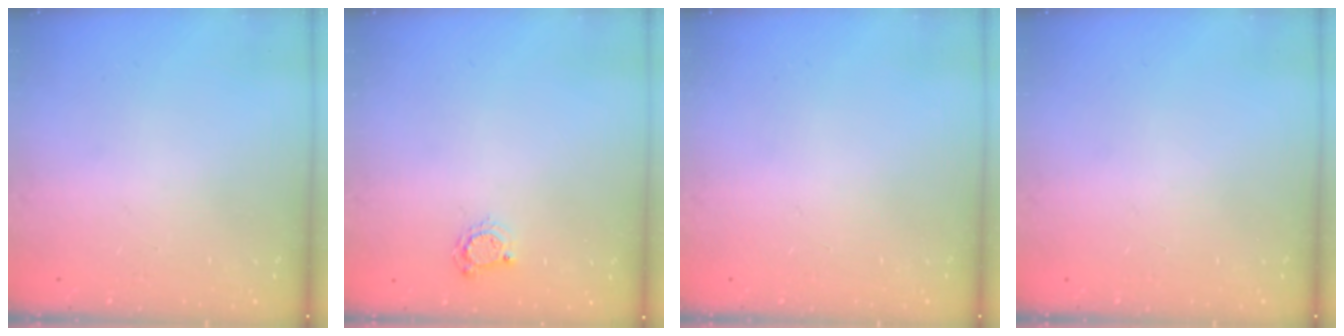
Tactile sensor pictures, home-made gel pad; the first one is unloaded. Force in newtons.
{"total": 3.2, "press": 3.2, "slide": 0.4}
{"total": 0.0}
{"total": 0.0}